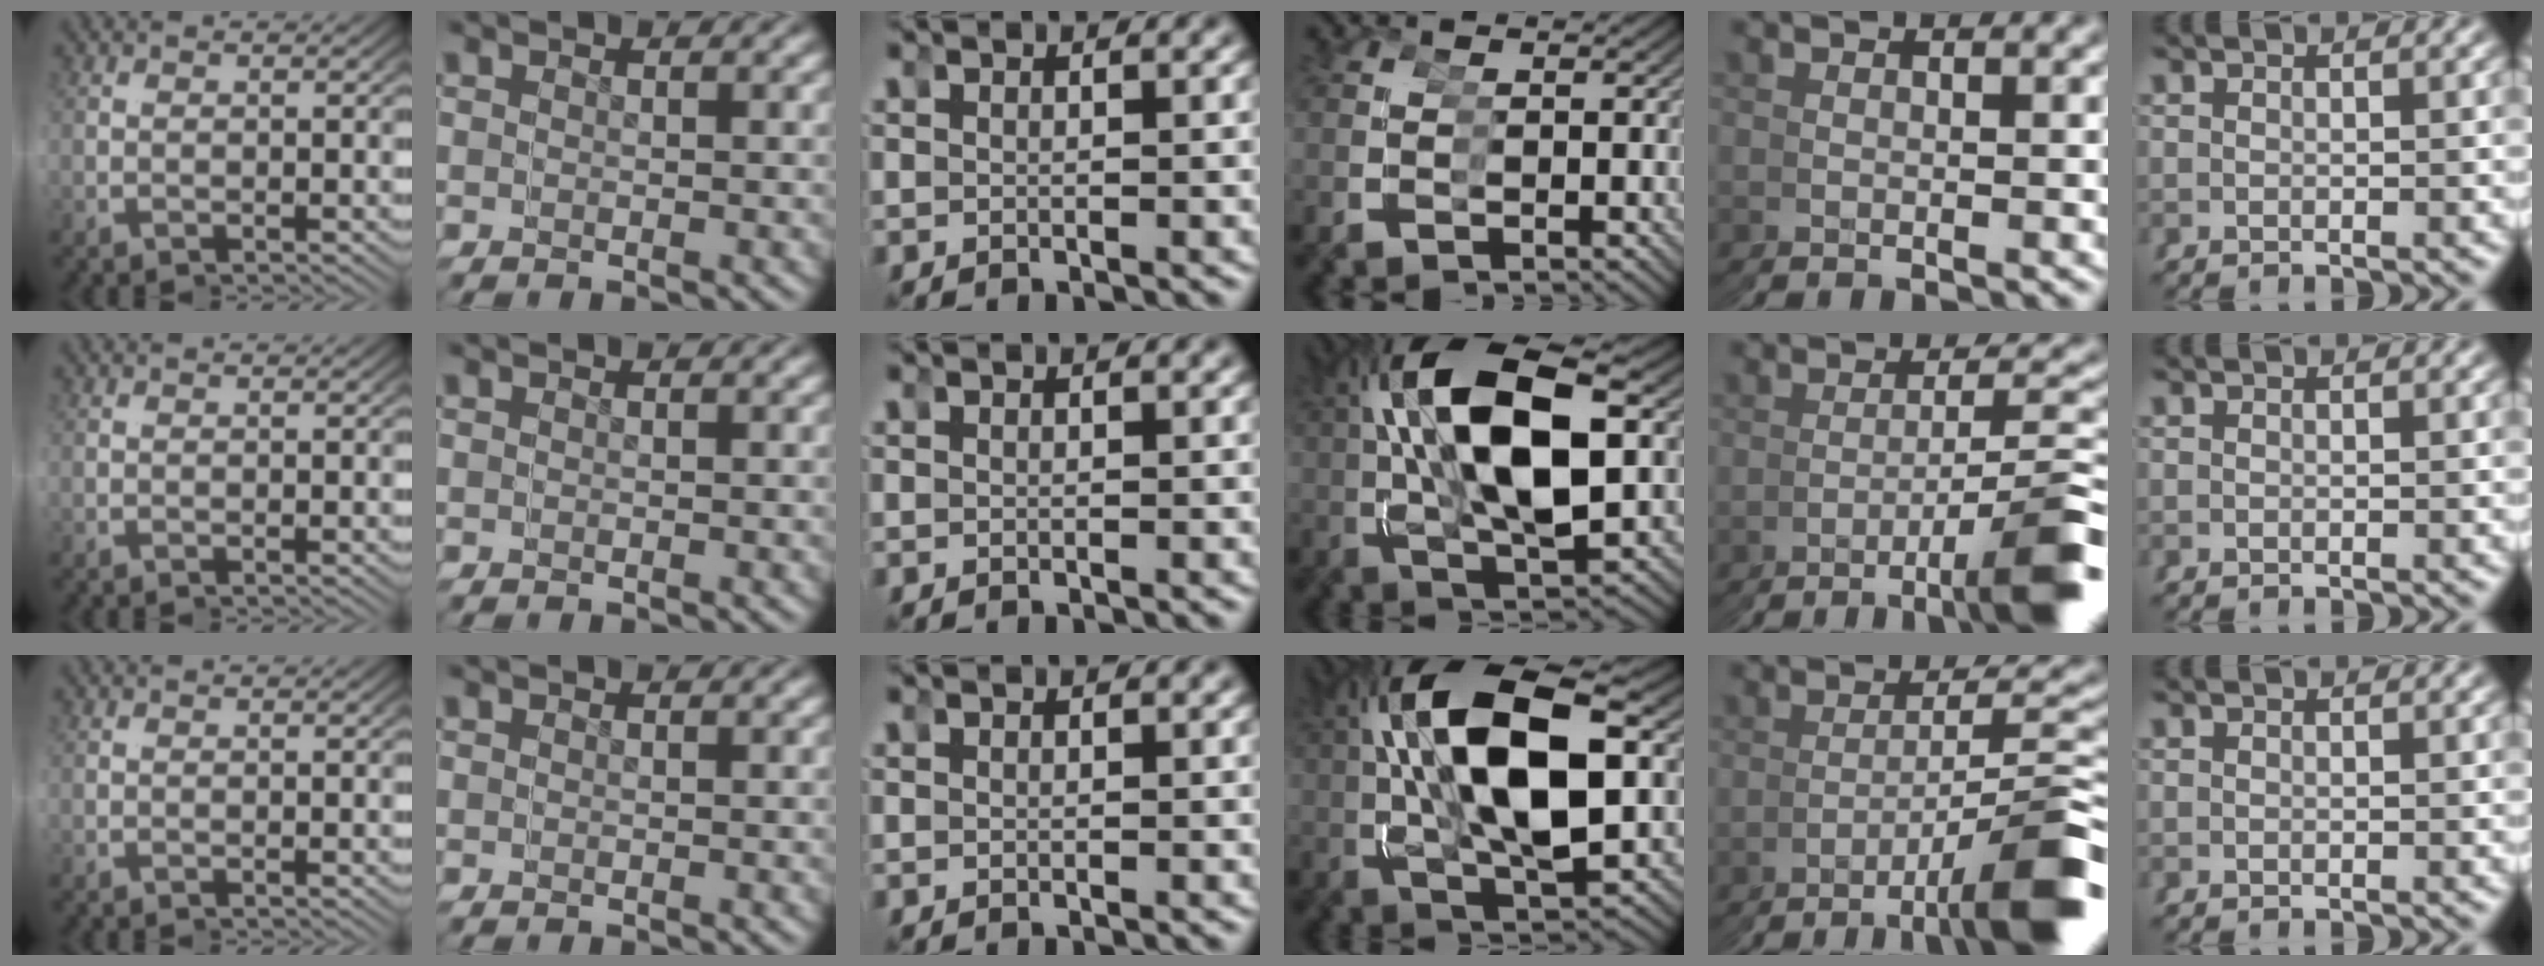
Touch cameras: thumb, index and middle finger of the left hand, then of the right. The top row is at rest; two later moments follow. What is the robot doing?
{"motion": "grasp_and_lifting", "object": "toy banana"}